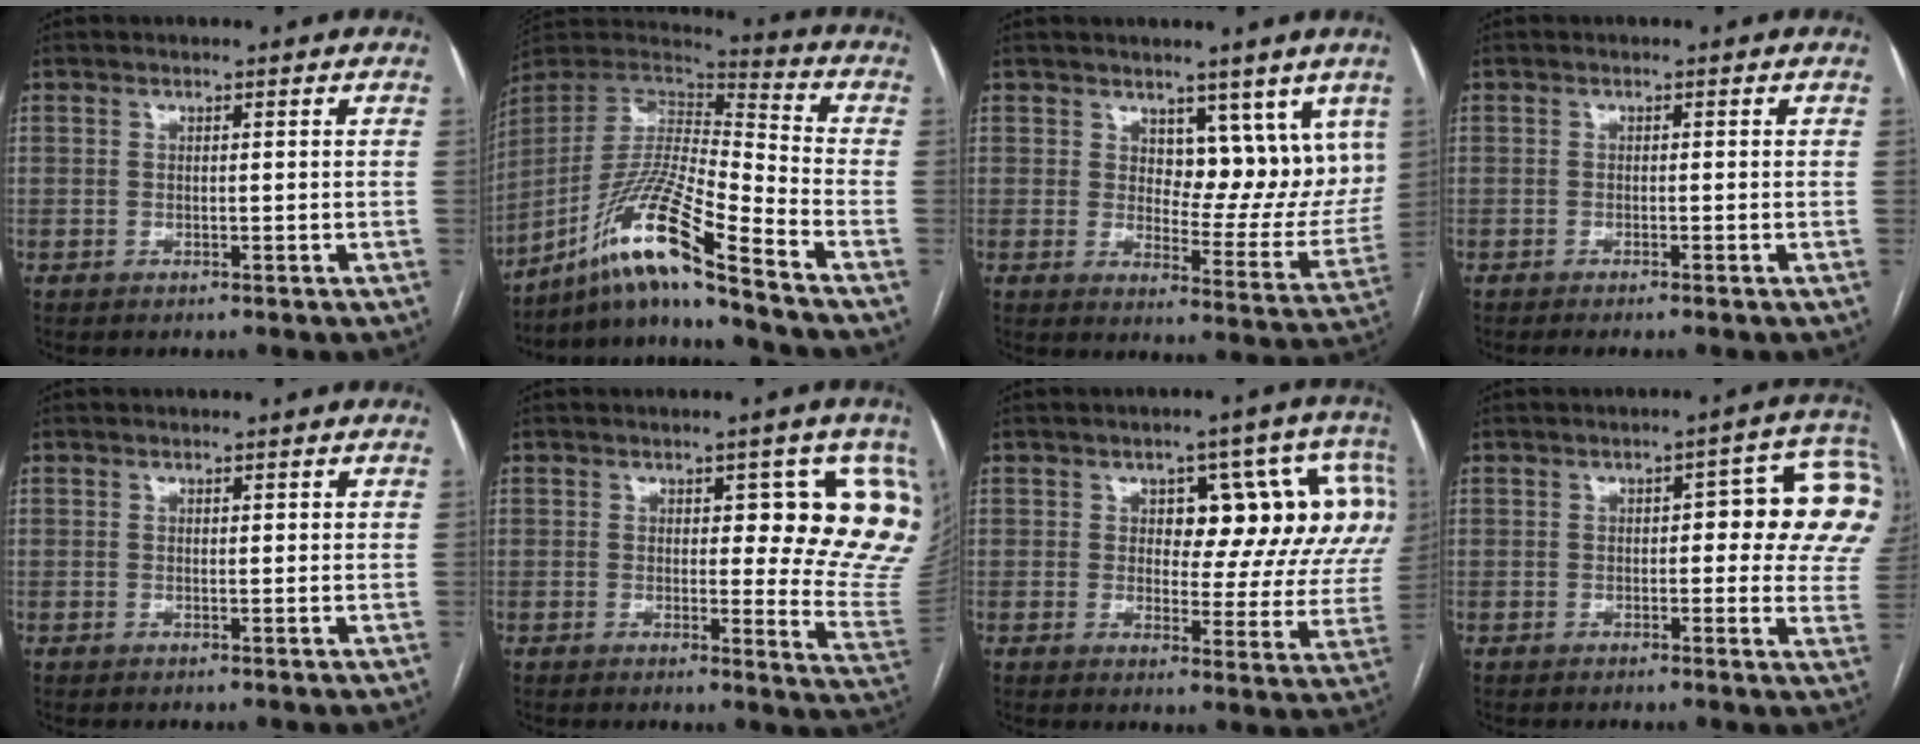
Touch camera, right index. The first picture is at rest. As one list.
[{"total": 16.8, "force": [-12.1, -0.9, 11.5], "torque": [-0.234, 0.001, -0.224]}, {"total": 10.6, "force": [6.3, 5.4, 6.6], "torque": [-0.065, -0.014, 0.096]}, {"total": 1.6, "force": [-1.2, -0.3, 0.9], "torque": [-0.015, 0.001, -0.019]}, {"total": 0.6, "force": [0.4, 0.3, 0.4], "torque": [-0.002, 0.000, 0.003]}, {"total": 12.3, "force": [4.3, 4.4, 10.7], "torque": [-0.119, -0.015, 0.034]}, {"total": 16.0, "force": [4.4, 7.4, 13.5], "torque": [-0.147, 0.028, 0.052]}, {"total": 13.0, "force": [2.8, 4.6, 11.9], "torque": [-0.127, 0.020, 0.022]}]